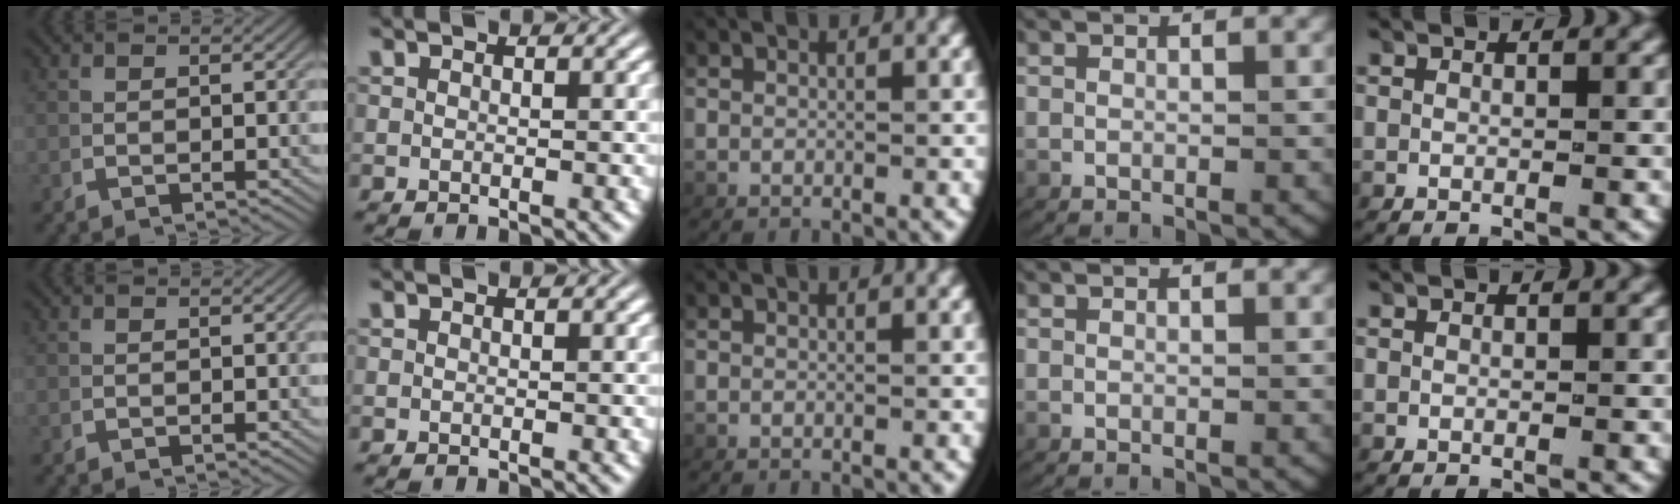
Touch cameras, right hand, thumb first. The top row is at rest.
{}